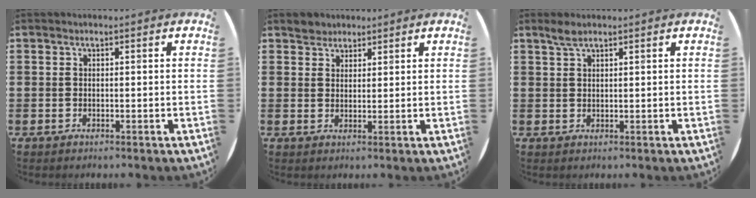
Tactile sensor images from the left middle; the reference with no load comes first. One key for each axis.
{"total": 2.4, "fx": 2.1, "fy": 1.1, "fz": -0.3, "tx": 0.010, "ty": 0.003, "tz": 0.041}
{"total": 1.9, "fx": 1.5, "fy": 0.4, "fz": 1.0, "tx": -0.021, "ty": 0.005, "tz": 0.027}